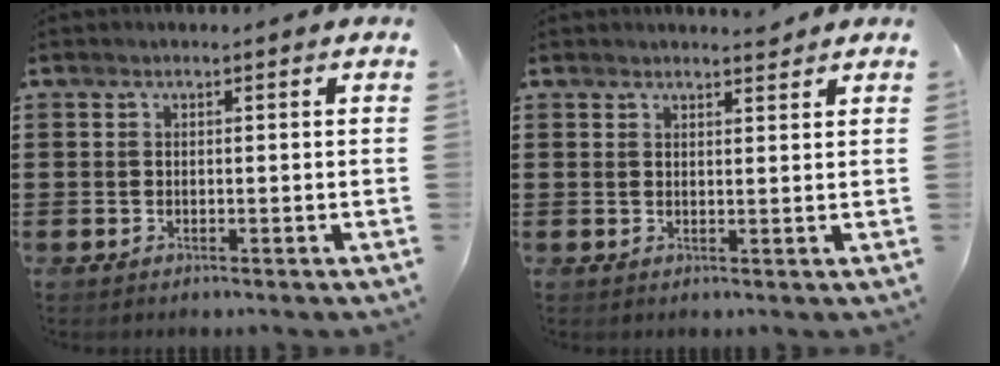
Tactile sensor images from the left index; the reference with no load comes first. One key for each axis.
{"total": 1.8, "fx": 1.8, "fy": 0.1, "fz": 0.3, "tx": -0.011, "ty": 0.000, "tz": 0.035}